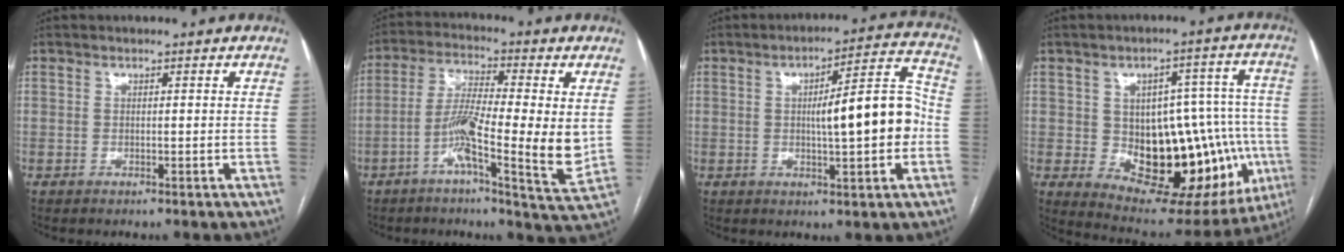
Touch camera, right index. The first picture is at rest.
{"total": 12.3, "force": [-1.6, 1.4, 12.1], "torque": [-0.211, -0.004, -0.036]}
{"total": 12.1, "force": [-0.8, 2.2, 11.9], "torque": [-0.166, 0.029, -0.010]}
{"total": 21.2, "force": [-3.6, 11.0, 17.8], "torque": [-0.188, 0.042, -0.017]}